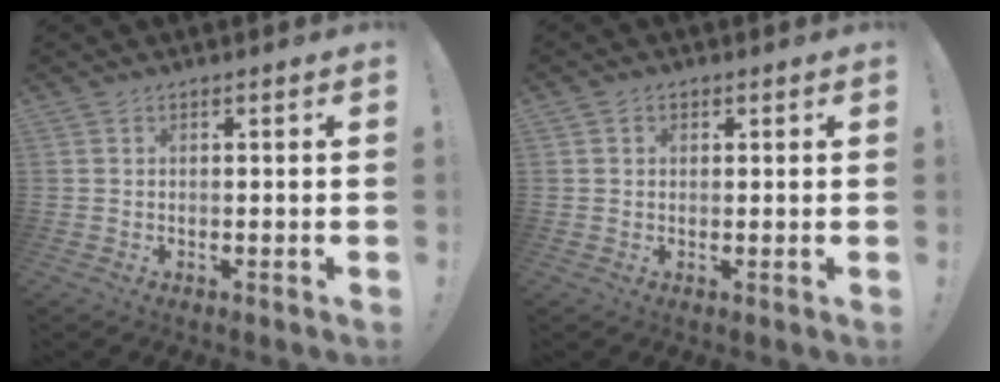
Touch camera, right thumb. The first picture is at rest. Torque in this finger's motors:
{"motor_torque": [0.02, -0.42, -0.12, -0.05, 0.08]}